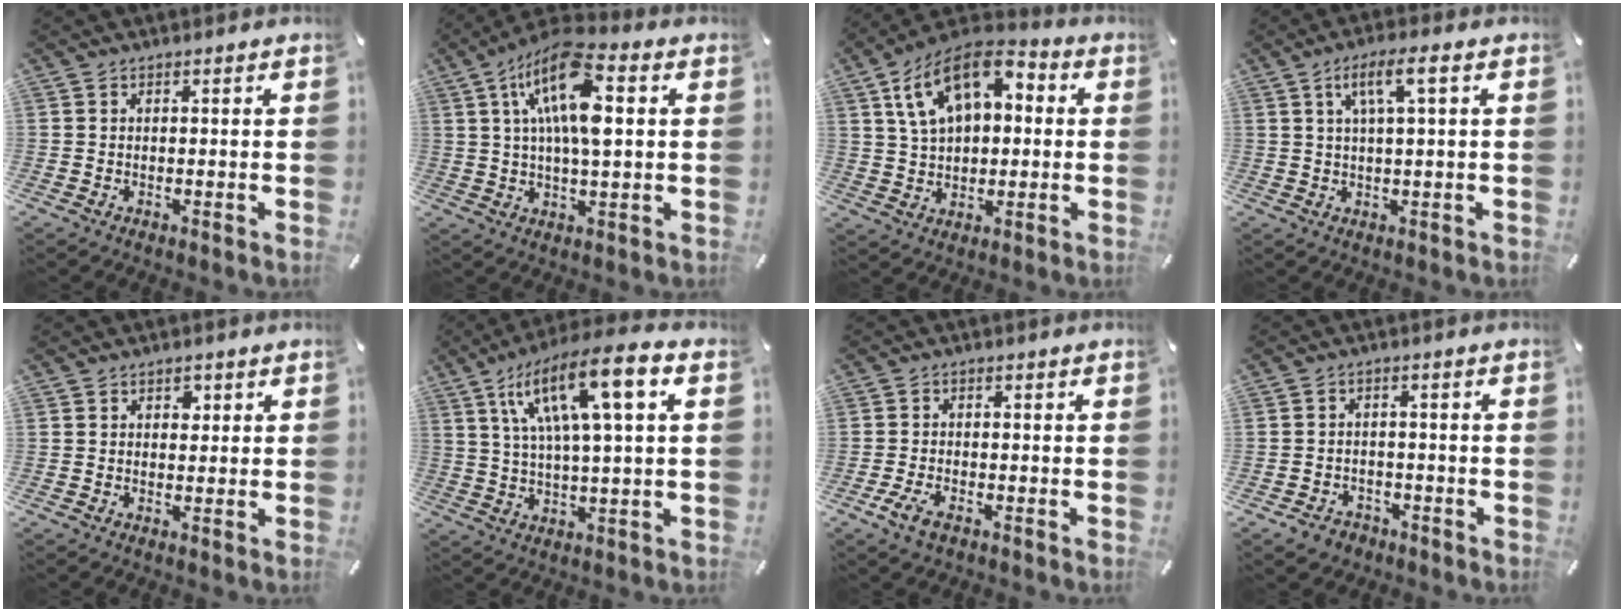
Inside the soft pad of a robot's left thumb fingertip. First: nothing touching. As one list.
[{"total": 15.5, "force": [4.6, 6.0, 13.5], "torque": [-0.278, -0.009, 0.074]}, {"total": 14.2, "force": [5.8, 9.4, 8.9], "torque": [-0.177, -0.006, 0.108]}, {"total": 6.6, "force": [2.1, 1.3, 6.1], "torque": [-0.121, 0.003, 0.034]}, {"total": 1.6, "force": [0.6, 1.4, 0.7], "torque": [0.001, -0.001, 0.005]}, {"total": 15.3, "force": [6.1, 3.5, 13.6], "torque": [-0.268, -0.006, 0.096]}, {"total": 4.0, "force": [-2.4, 1.9, 2.6], "torque": [-0.068, 0.002, -0.050]}, {"total": 3.9, "force": [-2.6, 2.7, 0.9], "torque": [-0.020, 0.011, -0.052]}]